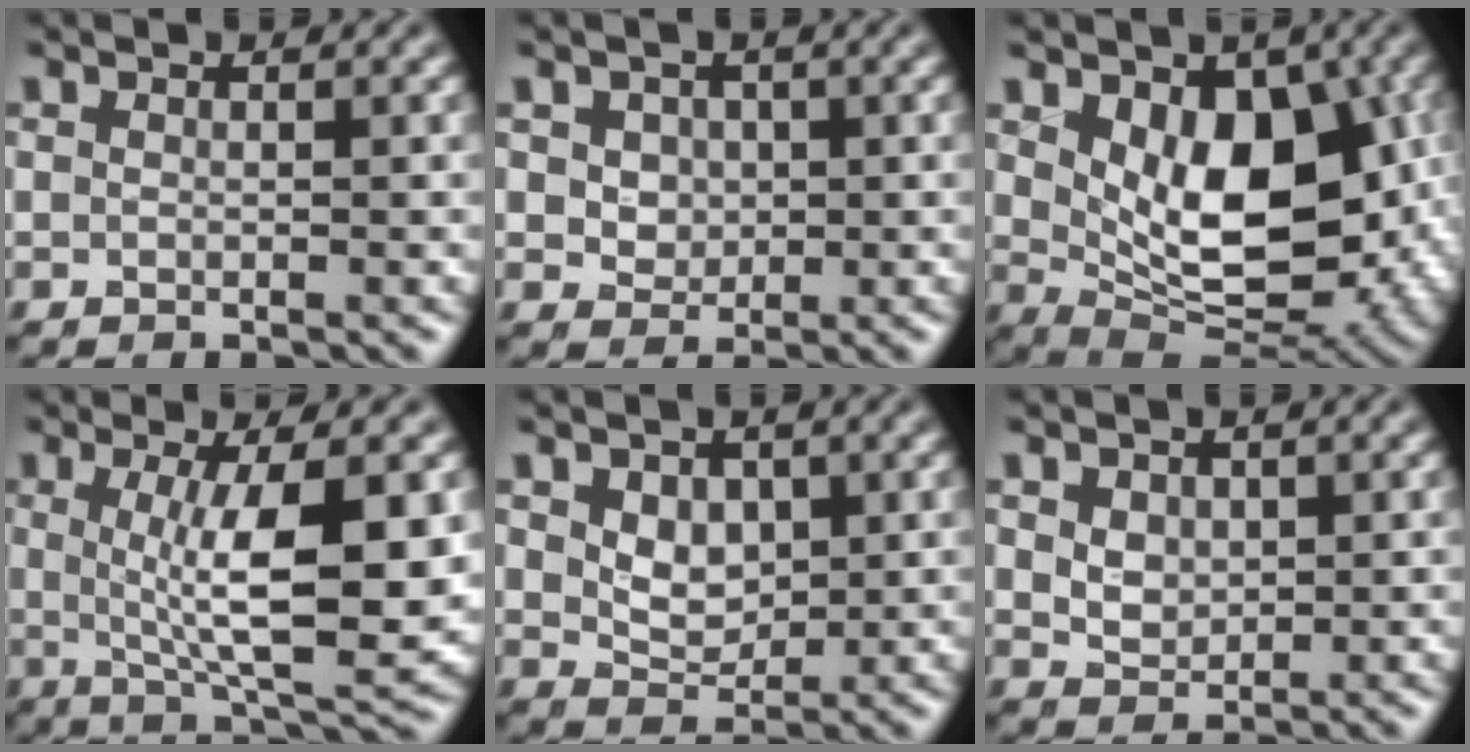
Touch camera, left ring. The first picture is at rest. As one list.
[{"total": 3.6, "force": [1.3, 2.9, 1.6], "torque": [-0.035, 0.007, 0.025]}, {"total": 9.9, "force": [1.2, 6.1, 7.7], "torque": [-0.124, -0.019, 0.027]}, {"total": 8.4, "force": [0.7, 2.0, 8.2], "torque": [-0.124, -0.012, 0.019]}, {"total": 2.7, "force": [0.9, 2.0, 1.6], "torque": [-0.033, -0.006, 0.017]}, {"total": 2.2, "force": [0.8, 1.7, 1.2], "torque": [-0.027, -0.001, 0.016]}]